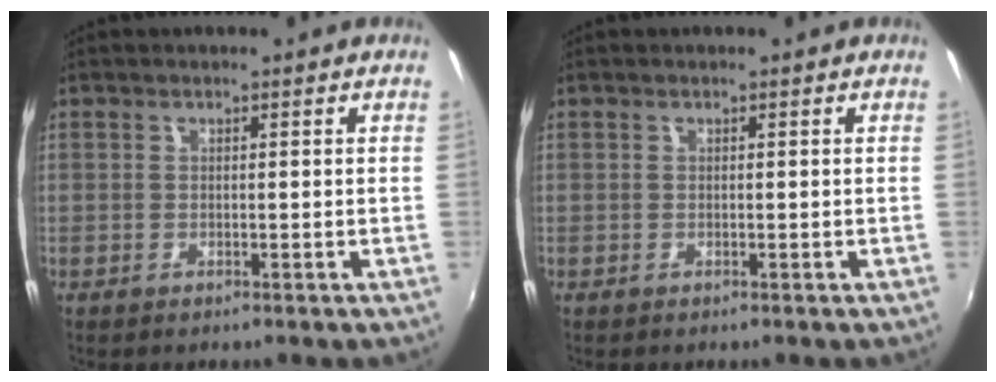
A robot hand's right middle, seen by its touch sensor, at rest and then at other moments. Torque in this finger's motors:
{"motor_torque": [-0.04, 0.04, -0.01, -0.01]}